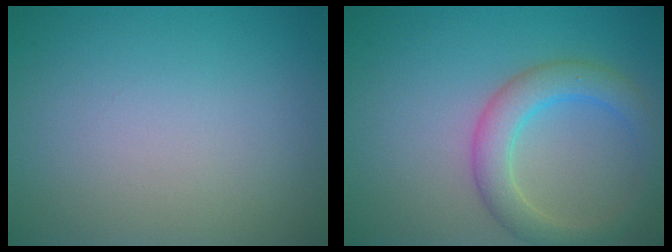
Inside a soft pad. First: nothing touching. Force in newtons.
{"total": 4.1, "press": 4.1, "slide": 0.0}